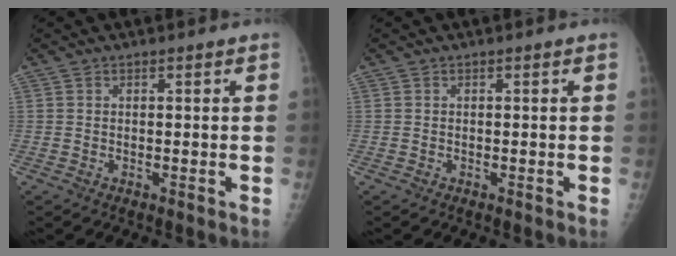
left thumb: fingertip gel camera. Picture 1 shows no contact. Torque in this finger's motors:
{"motor_torque": [0.05, 0.06, -0.04, -0.03, 0.00]}